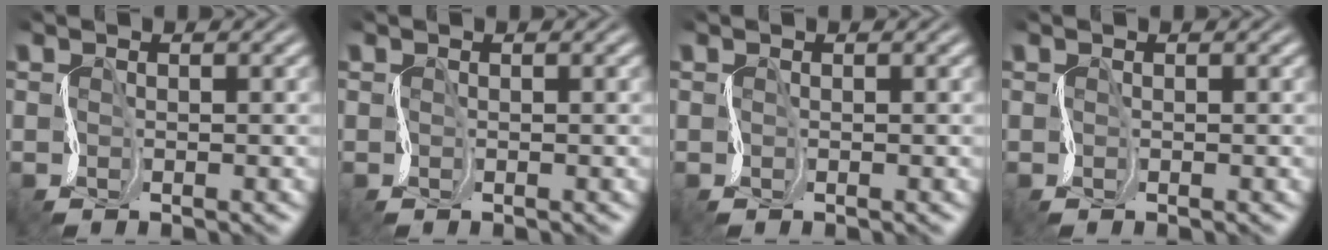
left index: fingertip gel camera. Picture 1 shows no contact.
{"total": 0.0}
{"total": 0.0}
{"total": 0.0}